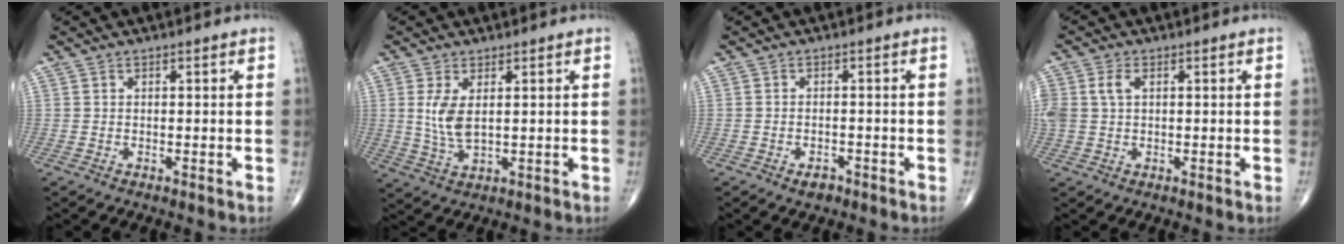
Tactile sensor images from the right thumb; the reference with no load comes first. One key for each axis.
{"total": 5.6, "fx": 1.2, "fy": 2.5, "fz": 4.9, "tx": -0.103, "ty": -0.013, "tz": 0.031}
{"total": 2.3, "fx": -1.5, "fy": 1.3, "fz": 1.2, "tx": -0.017, "ty": 0.006, "tz": -0.019}
{"total": 5.6, "fx": 1.3, "fy": 3.7, "fz": 4.0, "tx": -0.108, "ty": 0.015, "tz": 0.030}